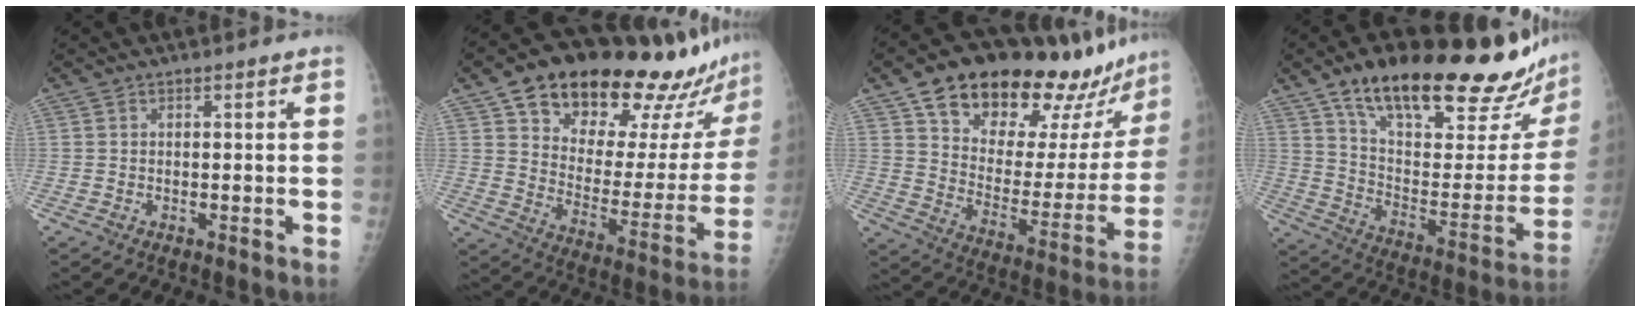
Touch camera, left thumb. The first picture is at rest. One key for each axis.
{"total": 27.7, "fx": 20.2, "fy": 9.8, "fz": 16.3, "tx": -0.203, "ty": -0.073, "tz": 0.293}
{"total": 26.7, "fx": 20.4, "fy": 9.9, "fz": 14.2, "tx": -0.169, "ty": -0.082, "tz": 0.302}
{"total": 31.8, "fx": 22.7, "fy": 9.1, "fz": 20.3, "tx": -0.271, "ty": -0.068, "tz": 0.342}